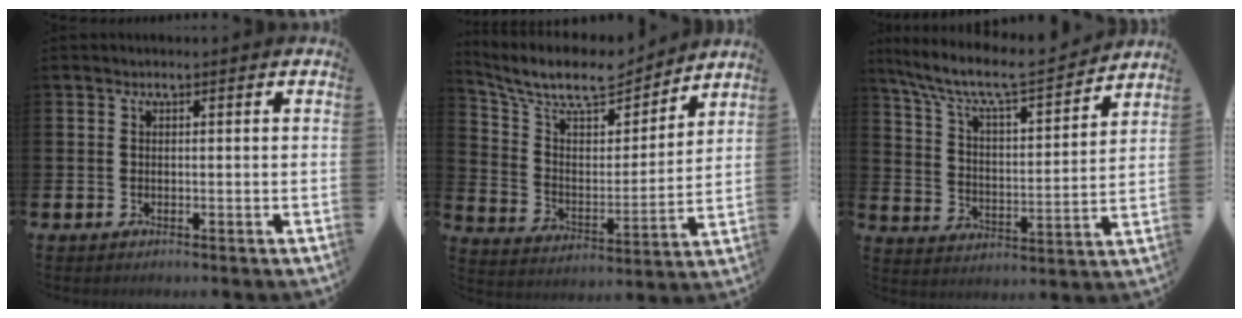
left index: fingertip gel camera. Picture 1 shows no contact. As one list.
[{"total": 9.8, "force": [8.6, 3.1, 3.6], "torque": [-0.110, -0.057, 0.150]}, {"total": 8.6, "force": [7.4, 1.8, 4.0], "torque": [-0.108, -0.050, 0.122]}]